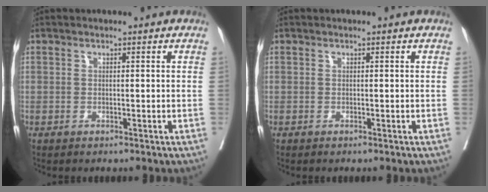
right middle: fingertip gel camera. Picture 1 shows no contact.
{"total": 0.0}